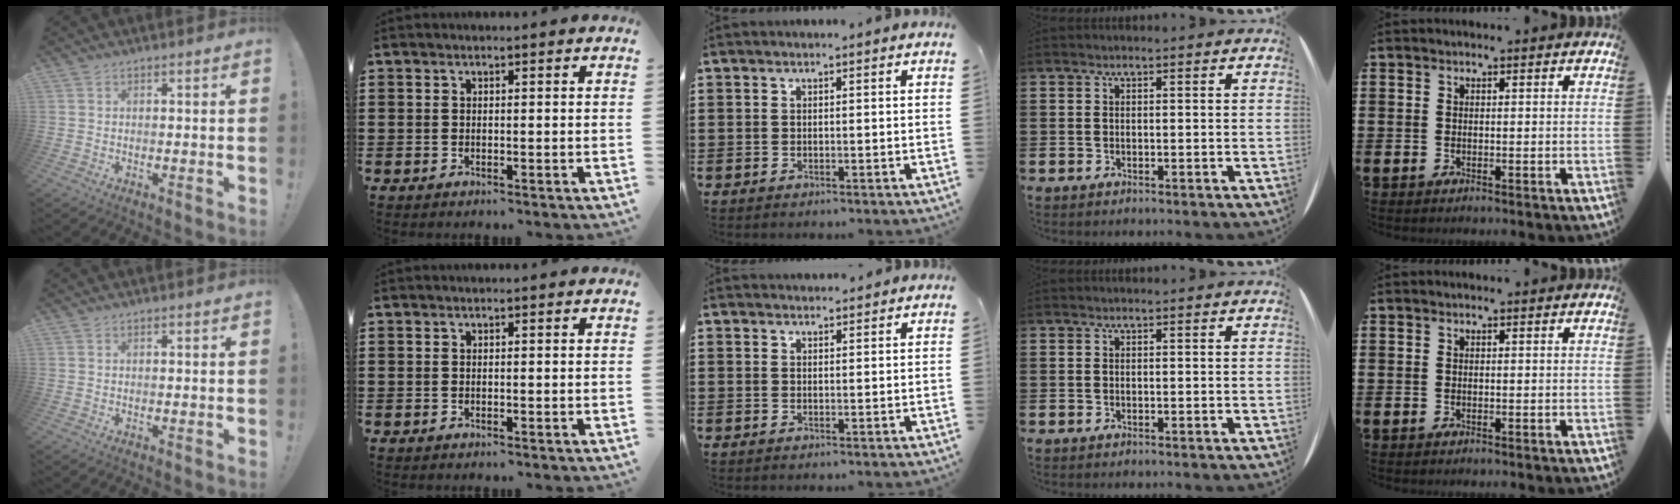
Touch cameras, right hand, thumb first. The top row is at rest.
{"middle": {"total": 1.5, "force": [1.5, 0.3, 0.0], "torque": [0.005, -0.001, 0.026]}}